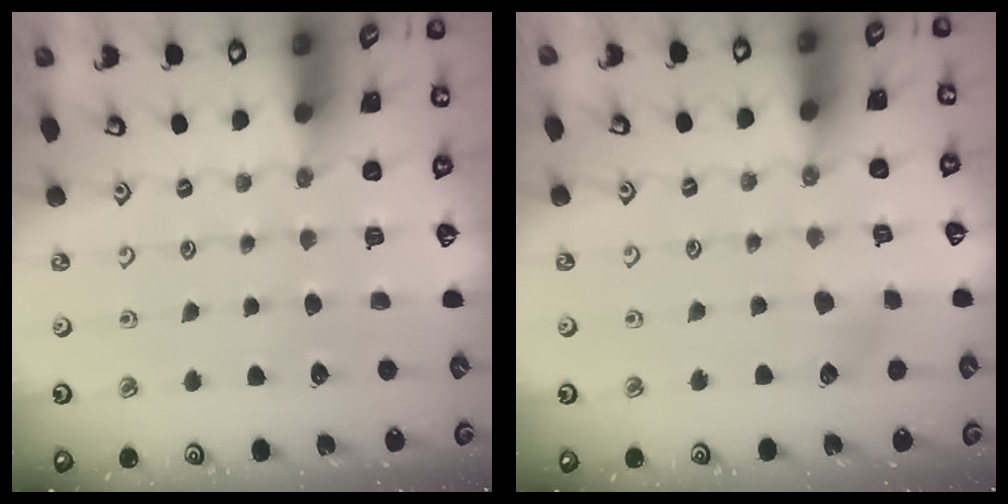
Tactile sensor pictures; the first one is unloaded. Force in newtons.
{"total": 4.5, "press": 4.5, "slide": 0.4}